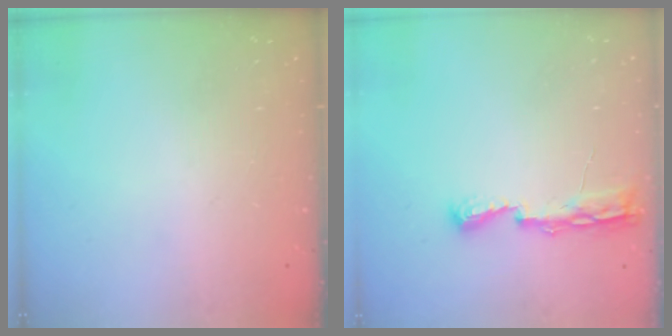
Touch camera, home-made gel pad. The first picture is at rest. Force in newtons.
{"total": 7.1, "press": 7.1, "slide": 0.8}